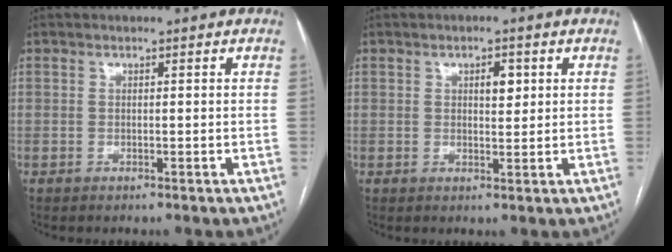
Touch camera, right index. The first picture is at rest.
{"total": 2.7, "force": [0.9, 1.2, 2.2], "torque": [-0.033, 0.000, 0.015]}